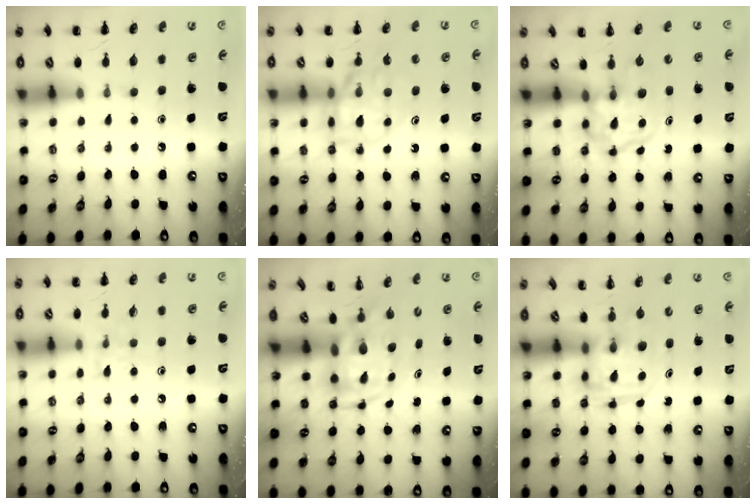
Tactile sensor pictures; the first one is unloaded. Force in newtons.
{"total": 12.8, "press": 12.5, "slide": 3.1}
{"total": 3.9, "press": 3.9, "slide": 0.4}
{"total": 6.0, "press": 5.9, "slide": 1.2}
{"total": 3.6, "press": 3.5, "slide": 0.8}
{"total": 3.0, "press": 3.0, "slide": 0.3}